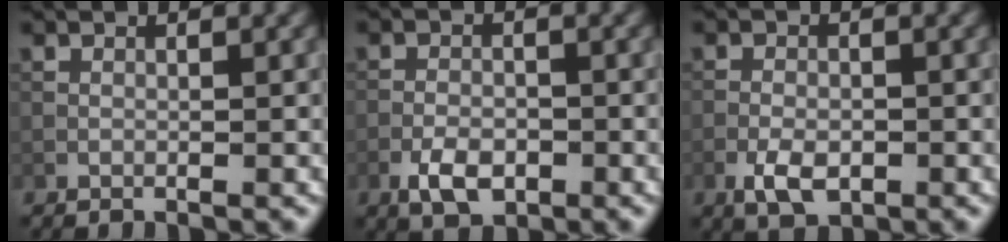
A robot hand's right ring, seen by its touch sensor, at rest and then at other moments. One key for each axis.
{"total": 3.3, "fx": -1.7, "fy": 1.8, "fz": 2.2, "tx": -0.039, "ty": -0.001, "tz": -0.033}
{"total": 3.3, "fx": -1.5, "fy": 1.7, "fz": 2.3, "tx": -0.042, "ty": -0.002, "tz": -0.029}